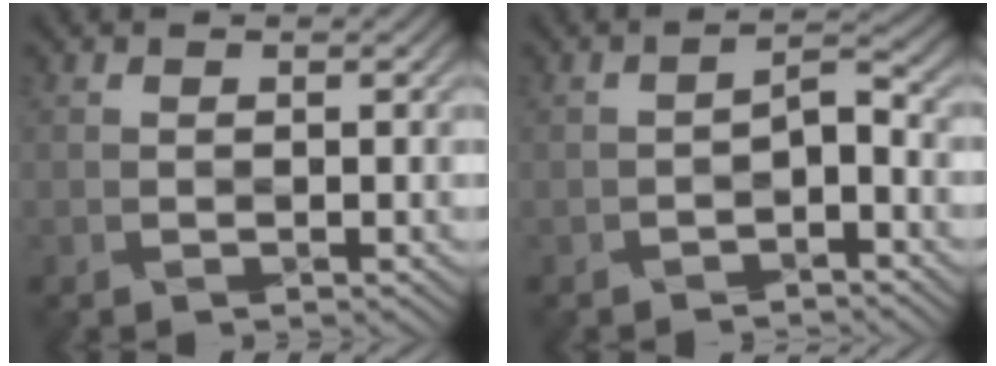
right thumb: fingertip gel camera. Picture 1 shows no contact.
{"total": 2.1, "force": [-1.5, 0.5, 1.4], "torque": [-0.024, 0.011, -0.029]}